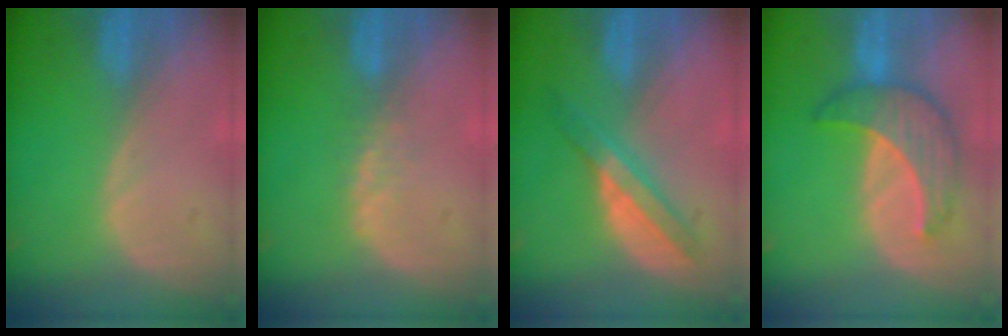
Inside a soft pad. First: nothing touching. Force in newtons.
{"total": 1.9, "press": 1.8, "slide": 0.5}
{"total": 5.4, "press": 5.3, "slide": 1.3}
{"total": 7.5, "press": 7.5, "slide": 0.3}